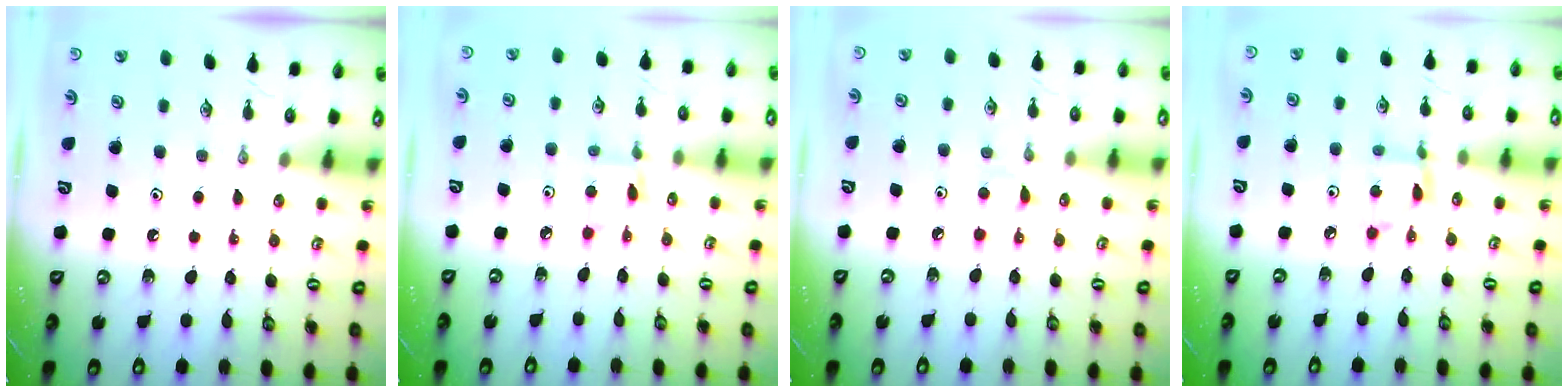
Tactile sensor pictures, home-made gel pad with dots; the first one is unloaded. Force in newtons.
{"total": 3.2, "press": 3.1, "slide": 0.4}
{"total": 3.6, "press": 3.6, "slide": 0.5}
{"total": 3.8, "press": 3.8, "slide": 0.2}